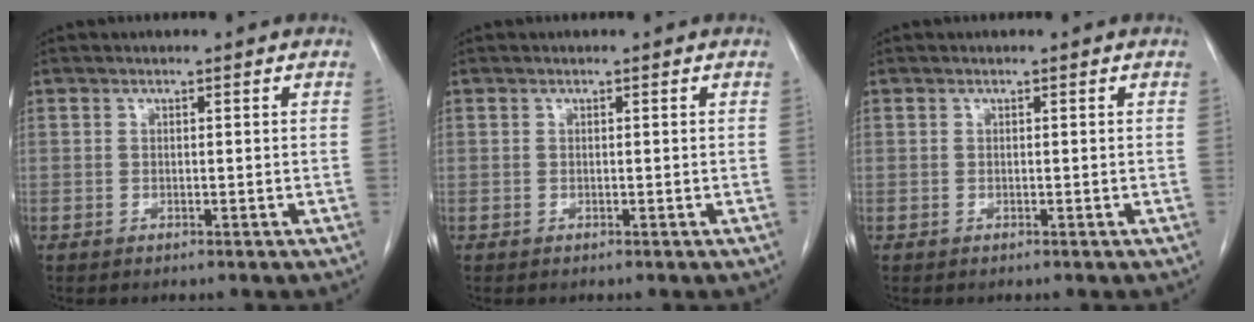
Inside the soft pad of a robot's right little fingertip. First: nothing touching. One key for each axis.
{"total": 0.0}
{"total": 0.0}